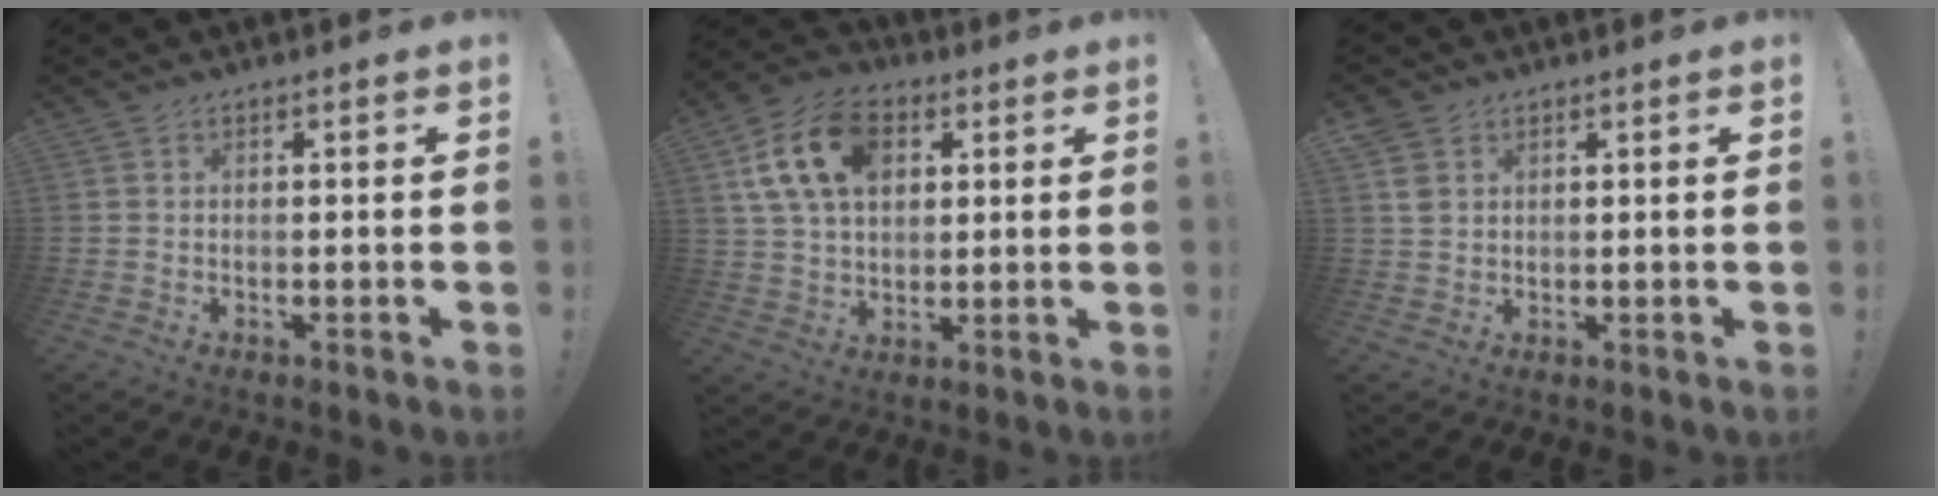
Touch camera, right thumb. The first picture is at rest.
{"total": 16.8, "force": [6.2, 11.5, 10.6], "torque": [-0.176, -0.007, 0.120]}
{"total": 4.4, "force": [2.1, 3.5, 1.6], "torque": [-0.020, -0.003, 0.041]}